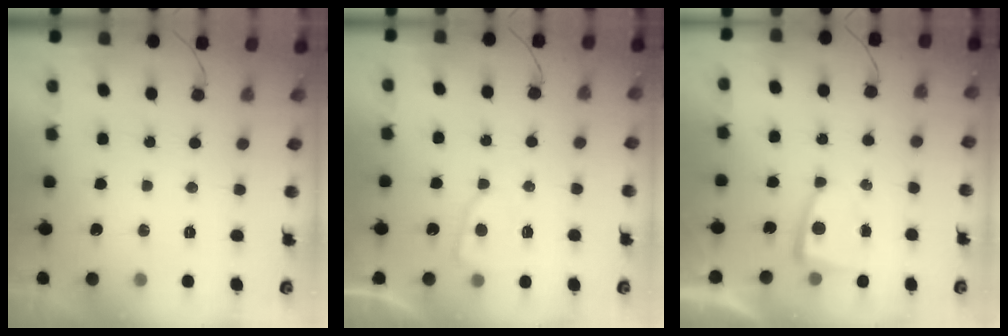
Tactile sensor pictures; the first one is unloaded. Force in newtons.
{"total": 3.6, "press": 3.6, "slide": 0.4}
{"total": 2.9, "press": 2.9, "slide": 0.4}